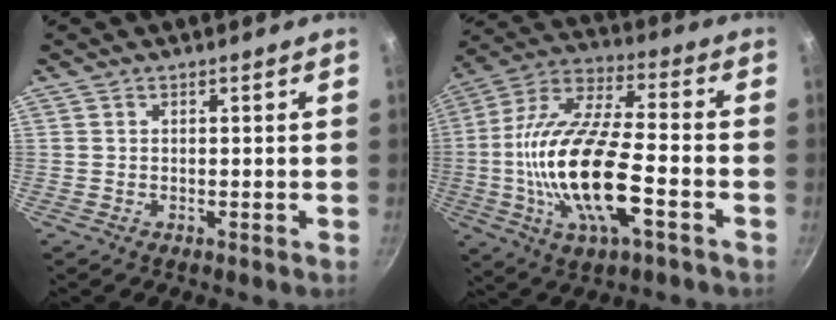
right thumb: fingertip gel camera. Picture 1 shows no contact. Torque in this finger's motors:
{"motor_torque": [2.79, 2.03, 2.00, -0.77, 0.69]}